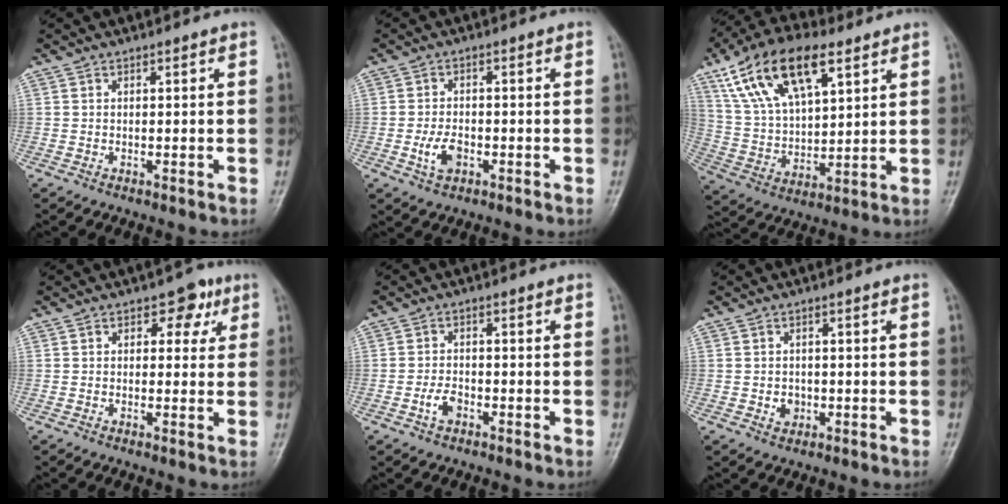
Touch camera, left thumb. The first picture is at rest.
{"total": 4.4, "force": [-1.5, 2.7, 3.2], "torque": [-0.059, 0.006, -0.025]}
{"total": 19.3, "force": [9.9, 9.1, 13.8], "torque": [-0.233, -0.012, 0.185]}
{"total": 4.9, "force": [2.1, 3.3, 2.9], "torque": [-0.006, -0.003, 0.020]}
{"total": 3.2, "force": [-1.5, 1.9, 2.1], "torque": [-0.038, 0.013, -0.029]}
{"total": 2.6, "force": [-0.5, 2.2, 1.3], "torque": [-0.009, 0.003, -0.004]}